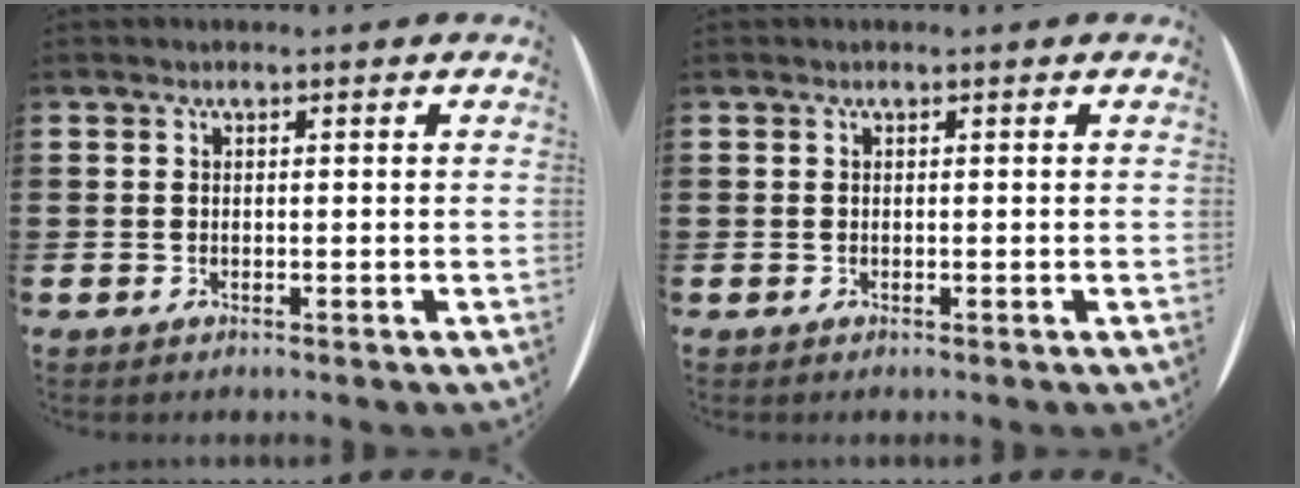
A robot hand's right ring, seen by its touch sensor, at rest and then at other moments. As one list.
[{"total": 0.0}]